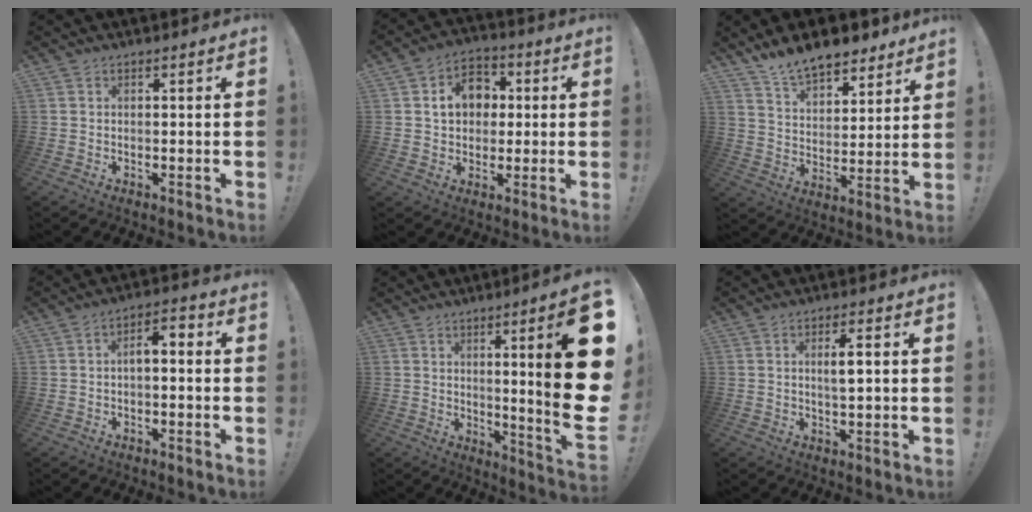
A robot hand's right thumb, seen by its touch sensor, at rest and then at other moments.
{"total": 11.1, "force": [3.0, 9.1, 5.7], "torque": [-0.086, 0.000, 0.058]}
{"total": 11.7, "force": [10.3, 4.2, 3.8], "torque": [-0.079, -0.076, 0.191]}
{"total": 4.7, "force": [-1.1, 2.1, 4.0], "torque": [-0.057, 0.008, -0.023]}
{"total": 20.6, "force": [4.0, 1.5, 20.2], "torque": [-0.292, -0.041, 0.055]}
{"total": 3.8, "force": [0.9, 0.8, 3.6], "torque": [-0.055, -0.004, 0.010]}